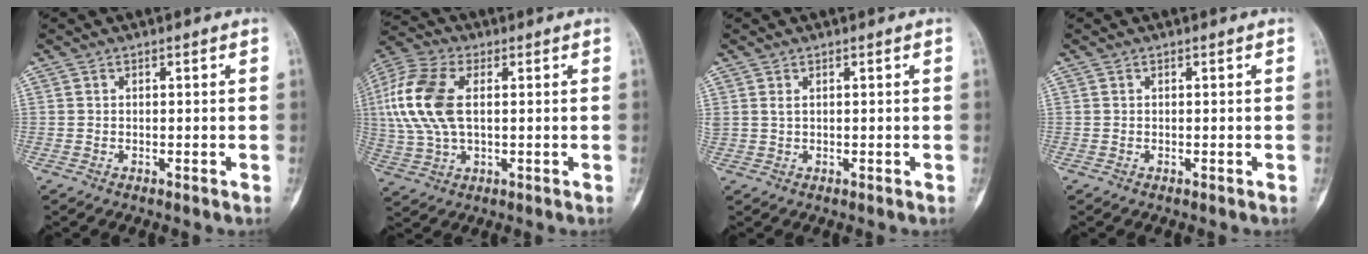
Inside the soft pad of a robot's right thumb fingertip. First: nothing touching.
{"total": 14.4, "force": [2.2, 8.0, 11.8], "torque": [-0.273, 0.013, 0.043]}
{"total": 1.0, "force": [0.5, 0.4, 0.7], "torque": [-0.016, 0.004, 0.015]}
{"total": 0.0}